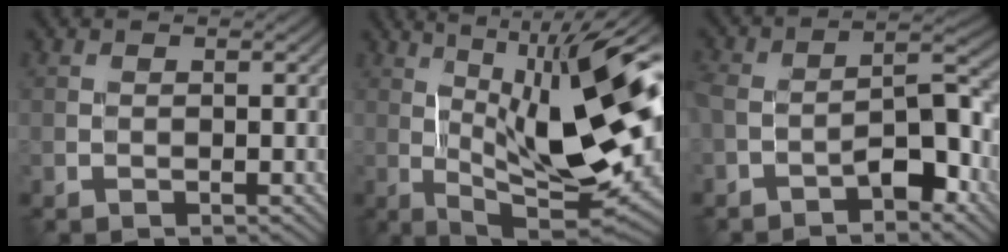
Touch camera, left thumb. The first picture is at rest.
{"total": 17.4, "force": [2.0, 5.8, 16.2], "torque": [-0.262, 0.020, 0.044]}
{"total": 7.7, "force": [-4.6, 3.0, 5.4], "torque": [-0.084, 0.009, -0.084]}